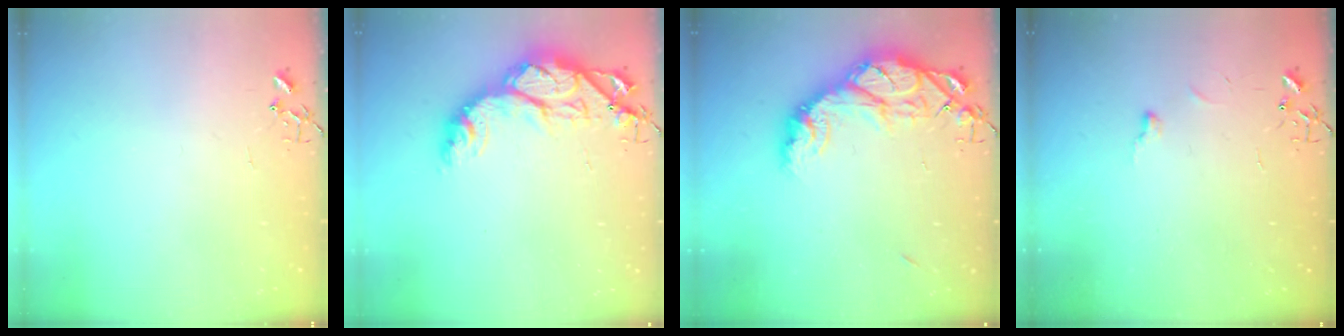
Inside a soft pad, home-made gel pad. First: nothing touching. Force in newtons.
{"total": 15.3, "press": 15.3, "slide": 1.1}
{"total": 15.7, "press": 15.7, "slide": 1.4}
{"total": 3.8, "press": 3.8, "slide": 0.5}